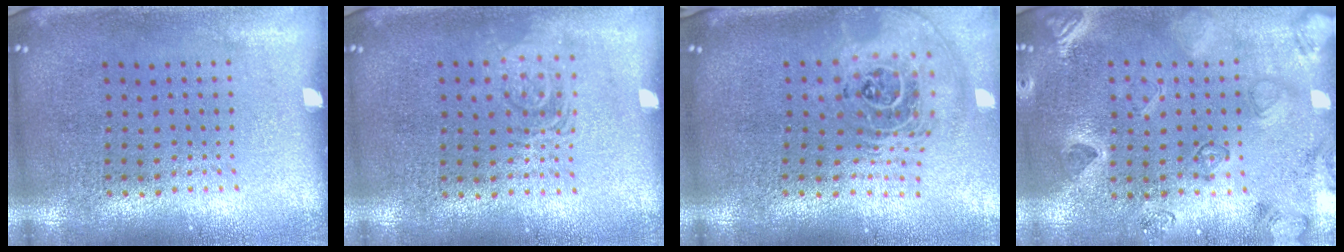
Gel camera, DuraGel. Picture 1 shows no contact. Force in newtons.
{"total": 1.1, "press": 1.1, "slide": 0.2}
{"total": 2.6, "press": 1.8, "slide": 1.9}
{"total": 2.3, "press": 2.1, "slide": 0.9}